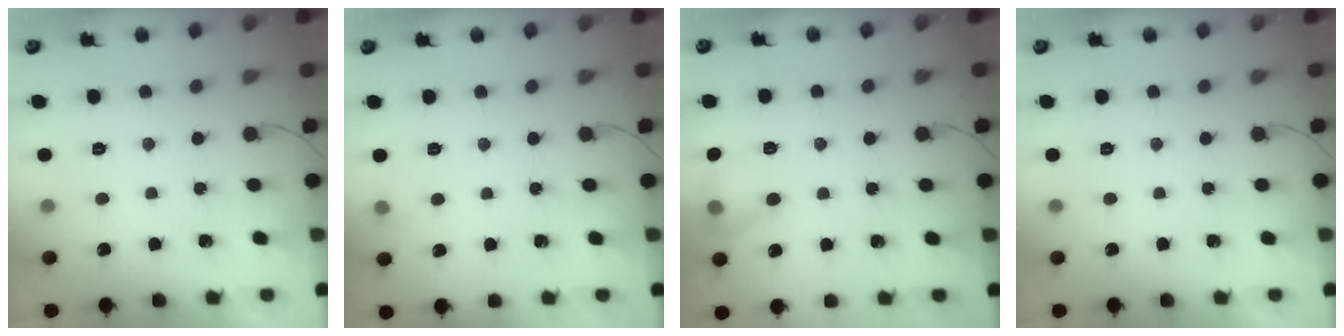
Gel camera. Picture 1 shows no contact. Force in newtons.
{"total": 4.5, "press": 4.3, "slide": 1.2}
{"total": 10.8, "press": 10.8, "slide": 0.5}
{"total": 0.0}